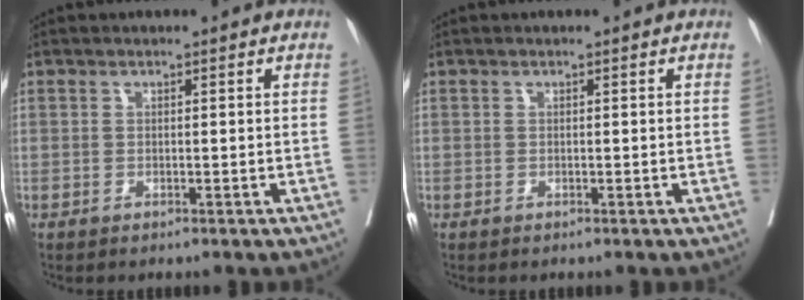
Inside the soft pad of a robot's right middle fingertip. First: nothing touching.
{"total": 0.0}